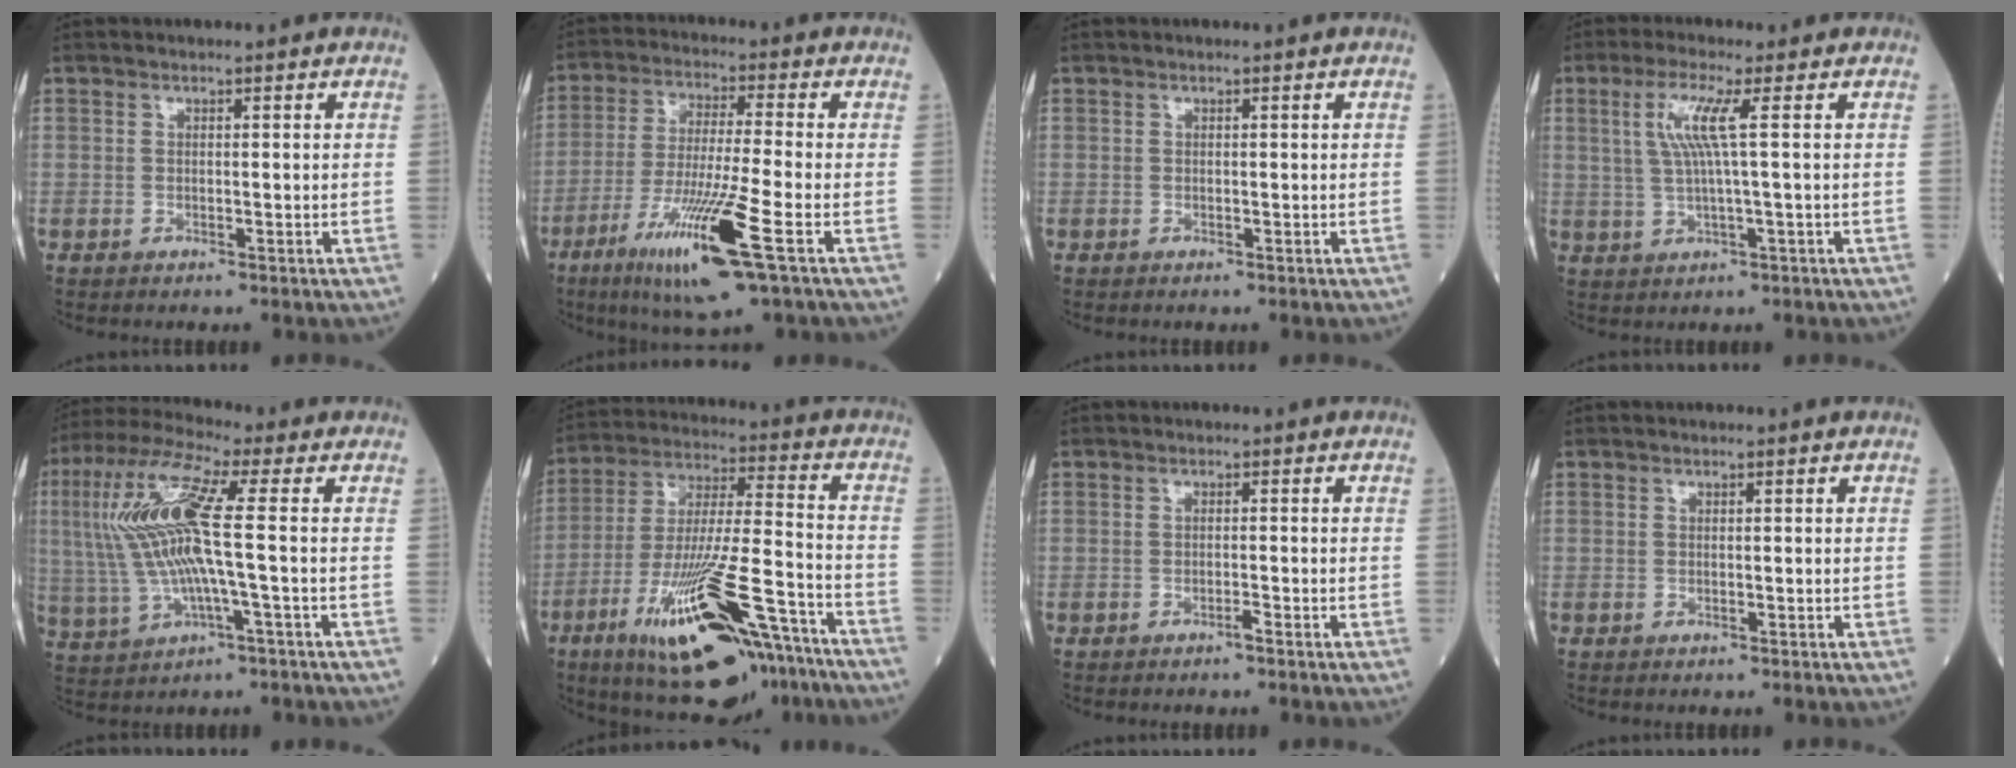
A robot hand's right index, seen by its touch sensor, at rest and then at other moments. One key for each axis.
{"total": 13.7, "fx": -6.2, "fy": -0.3, "fz": 12.2, "tx": -0.246, "ty": -0.033, "tz": -0.110}
{"total": 0.0}
{"total": 5.7, "fx": 1.6, "fy": -0.6, "fz": 5.5, "tx": -0.117, "ty": 0.006, "tz": 0.037}
{"total": 14.7, "fx": 1.3, "fy": 1.5, "fz": 14.6, "tx": -0.327, "ty": 0.018, "tz": 0.024}
{"total": 22.1, "fx": -13.0, "fy": 4.3, "fz": 17.4, "tx": -0.295, "ty": -0.027, "tz": -0.212}
{"total": 0.7, "fx": -0.5, "fy": -0.1, "fz": 0.5, "tx": -0.011, "ty": 0.001, "tz": -0.007}
{"total": 0.0}